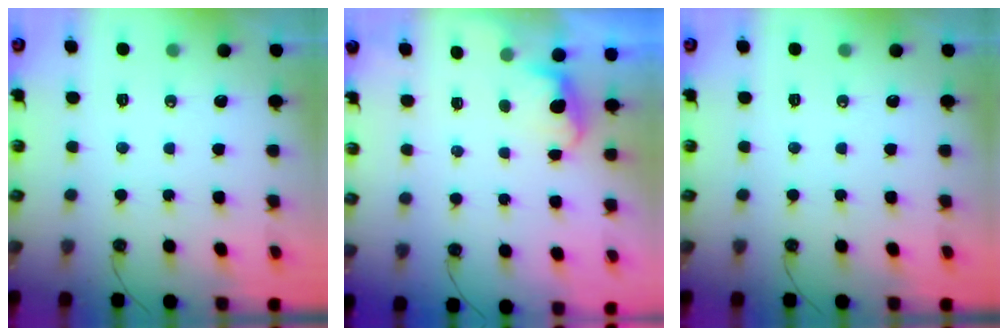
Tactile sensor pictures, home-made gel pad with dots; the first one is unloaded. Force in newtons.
{"total": 1.2, "press": 0.9, "slide": 0.7}
{"total": 0.0}